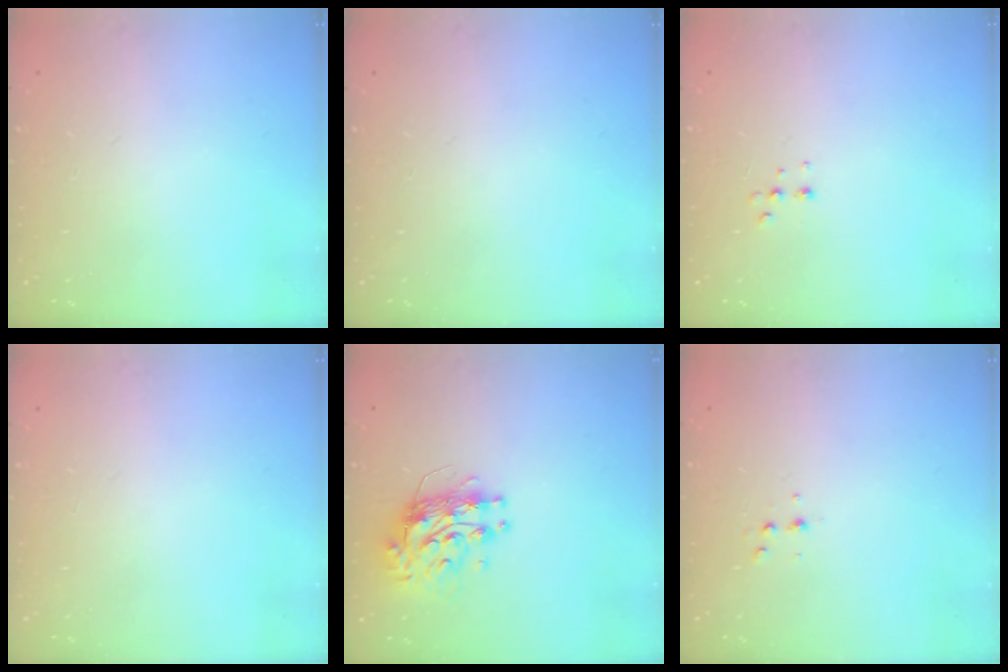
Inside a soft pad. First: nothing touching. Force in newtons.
{"total": 0.0}
{"total": 3.4, "press": 3.3, "slide": 0.8}
{"total": 0.0}
{"total": 9.1, "press": 9.1, "slide": 0.8}
{"total": 3.7, "press": 3.5, "slide": 1.1}